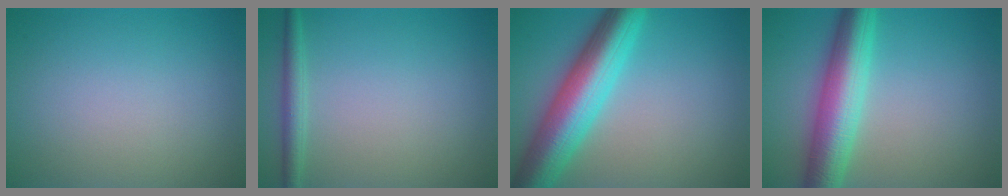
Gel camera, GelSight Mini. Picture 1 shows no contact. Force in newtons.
{"total": 1.8, "press": 1.8, "slide": 0.1}
{"total": 9.1, "press": 9.1, "slide": 0.3}
{"total": 7.1, "press": 7.1, "slide": 0.0}